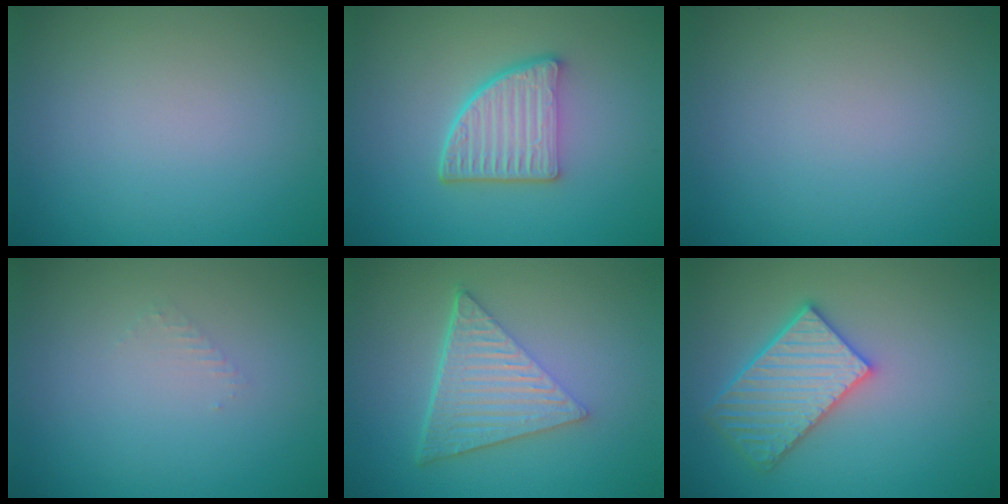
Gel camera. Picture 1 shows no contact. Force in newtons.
{"total": 5.0, "press": 3.7, "slide": 3.4}
{"total": 0.0}
{"total": 0.8, "press": 0.8, "slide": 0.3}
{"total": 6.7, "press": 4.4, "slide": 5.0}
{"total": 4.8, "press": 4.3, "slide": 2.0}